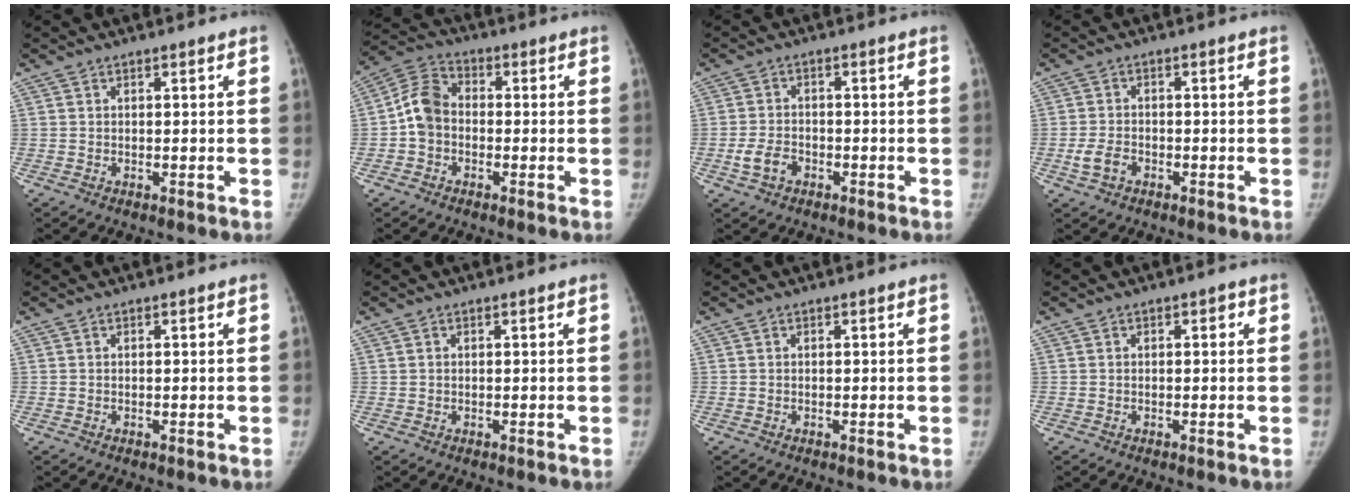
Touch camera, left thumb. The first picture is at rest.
{"total": 7.7, "force": [-1.0, 6.0, 4.7], "torque": [-0.083, 0.027, -0.036]}
{"total": 4.4, "force": [-1.9, 3.0, 2.5], "torque": [-0.047, 0.016, -0.035]}
{"total": 3.8, "force": [-1.7, 2.5, 2.3], "torque": [-0.047, 0.011, -0.029]}
{"total": 0.0}
{"total": 0.5, "force": [0.1, 0.5, 0.2], "torque": [0.000, 0.001, 0.002]}
{"total": 0.0}
{"total": 0.8, "force": [0.1, 0.5, 0.6], "torque": [0.005, 0.003, -0.004]}